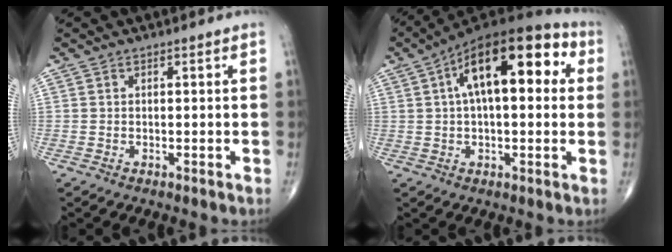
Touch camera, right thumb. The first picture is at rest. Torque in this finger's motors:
{"motor_torque": [0.85, 4.16, 1.75, 0.34, 0.21]}